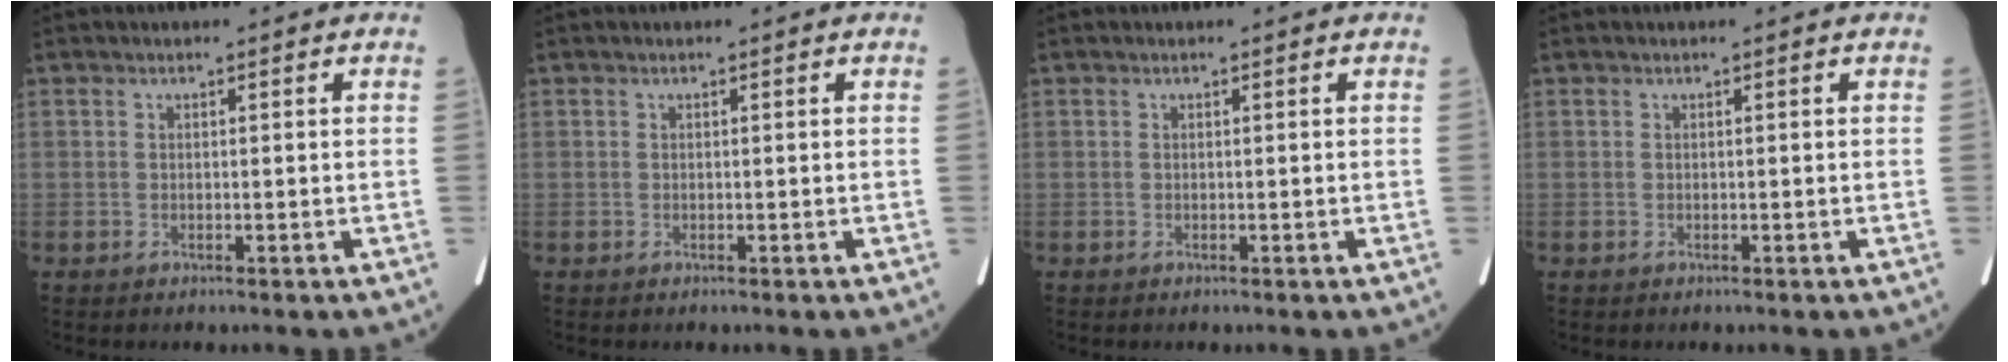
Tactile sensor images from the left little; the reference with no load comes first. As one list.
[{"total": 0.0}, {"total": 0.0}, {"total": 0.0}]